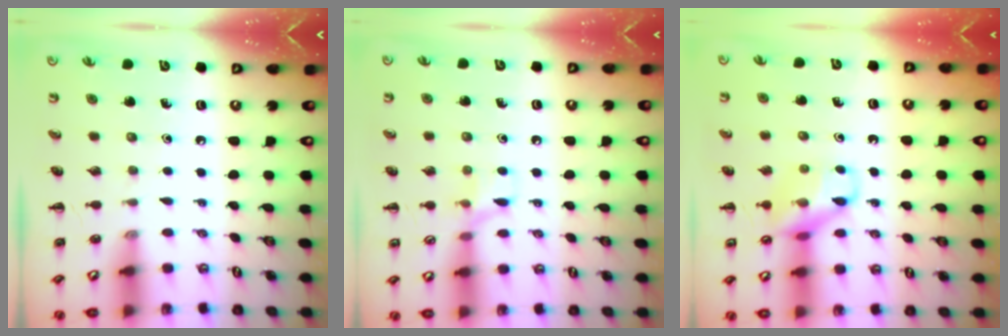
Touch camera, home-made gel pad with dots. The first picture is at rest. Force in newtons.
{"total": 6.4, "press": 6.1, "slide": 2.1}
{"total": 12.7, "press": 12.6, "slide": 1.1}